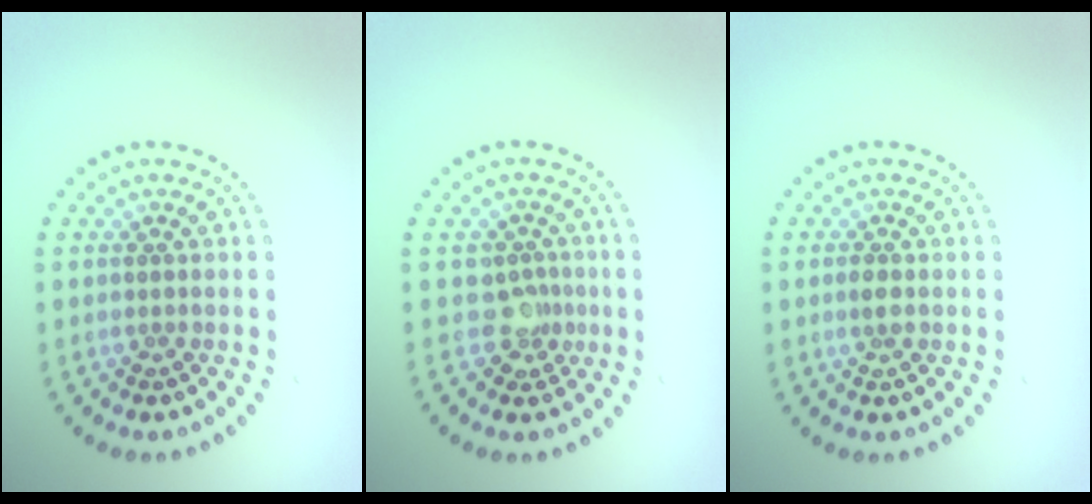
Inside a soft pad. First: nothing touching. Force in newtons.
{"total": 2.1, "press": 1.6, "slide": 1.4}
{"total": 1.0, "press": 1.0, "slide": 0.2}